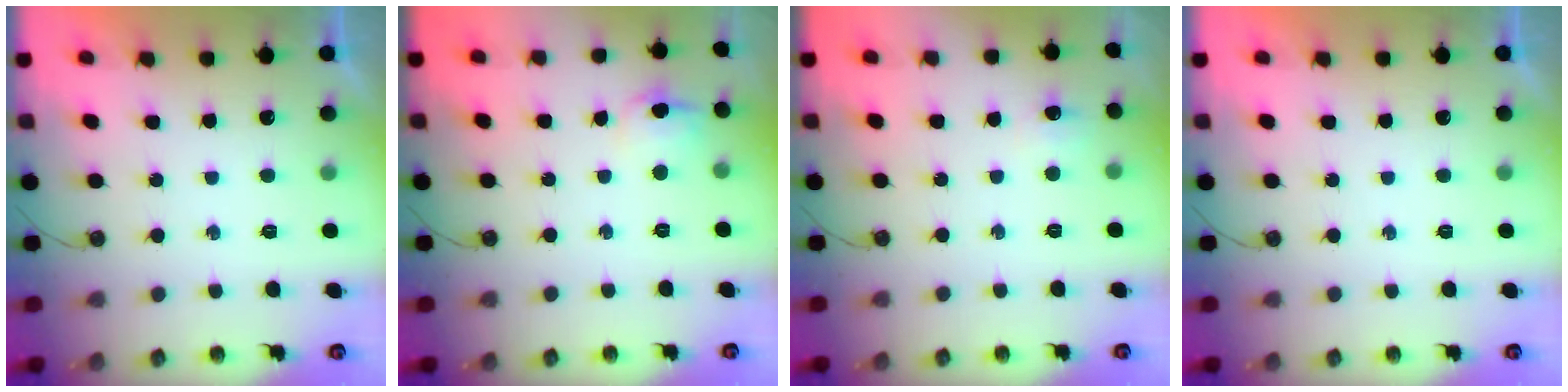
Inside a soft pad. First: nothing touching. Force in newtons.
{"total": 5.9, "press": 5.8, "slide": 1.5}
{"total": 5.6, "press": 5.6, "slide": 0.8}
{"total": 0.0}